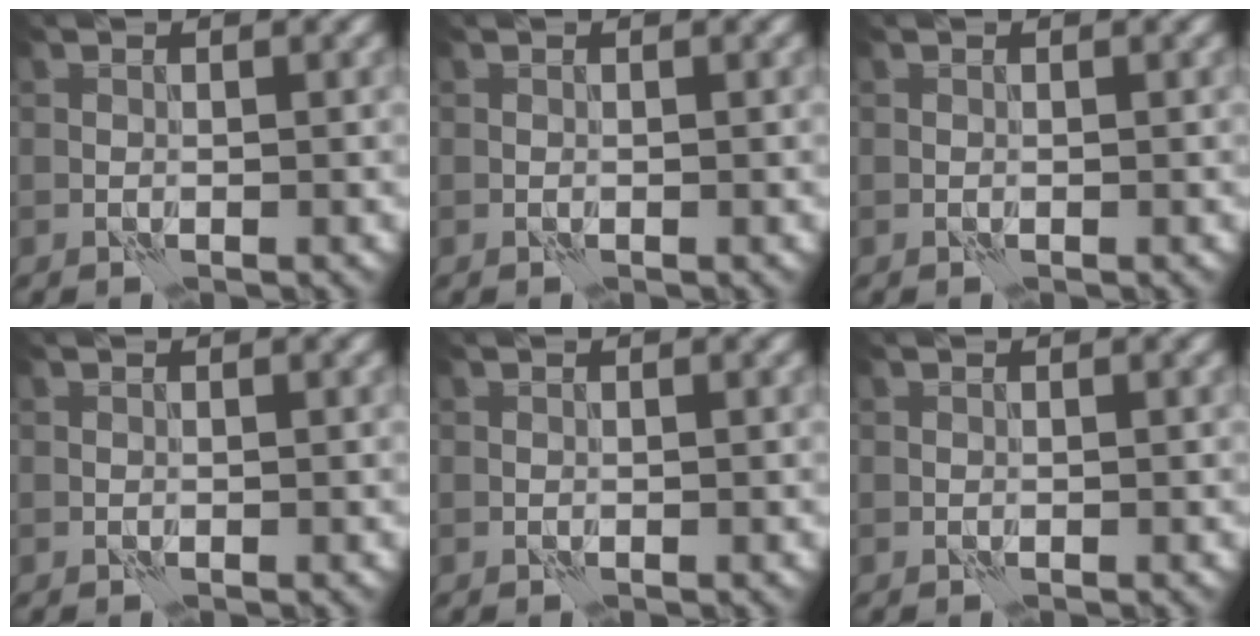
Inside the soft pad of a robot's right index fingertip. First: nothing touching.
{"total": 0.0}
{"total": 0.0}
{"total": 0.0}
{"total": 0.0}
{"total": 0.0}